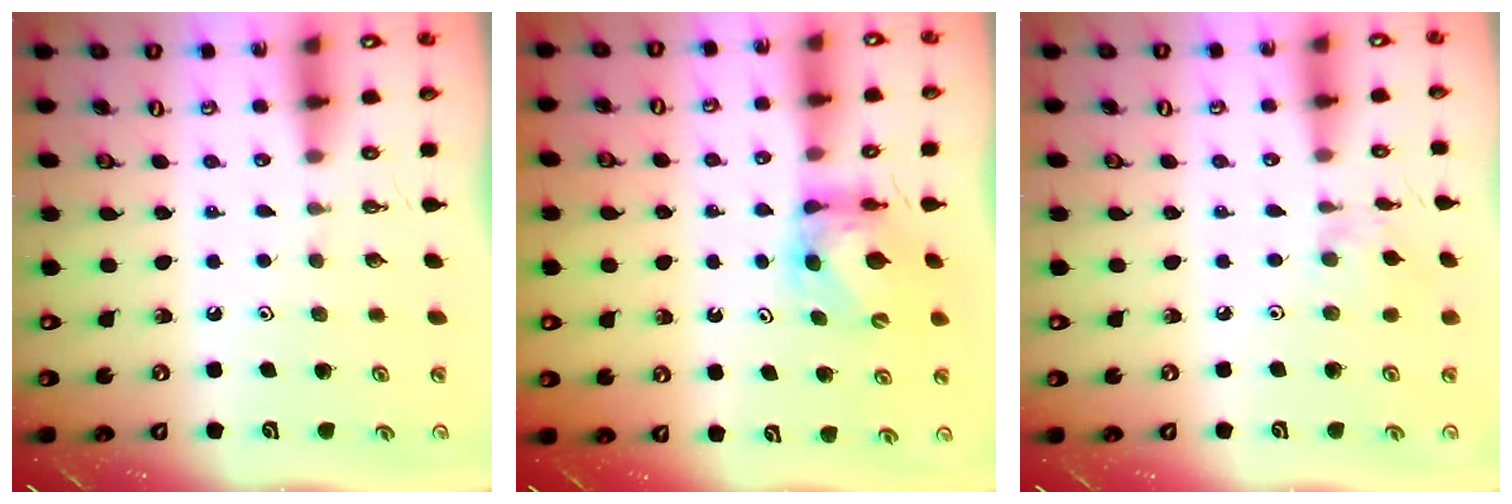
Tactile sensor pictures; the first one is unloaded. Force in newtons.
{"total": 5.5, "press": 5.5, "slide": 0.7}
{"total": 2.8, "press": 2.7, "slide": 0.5}